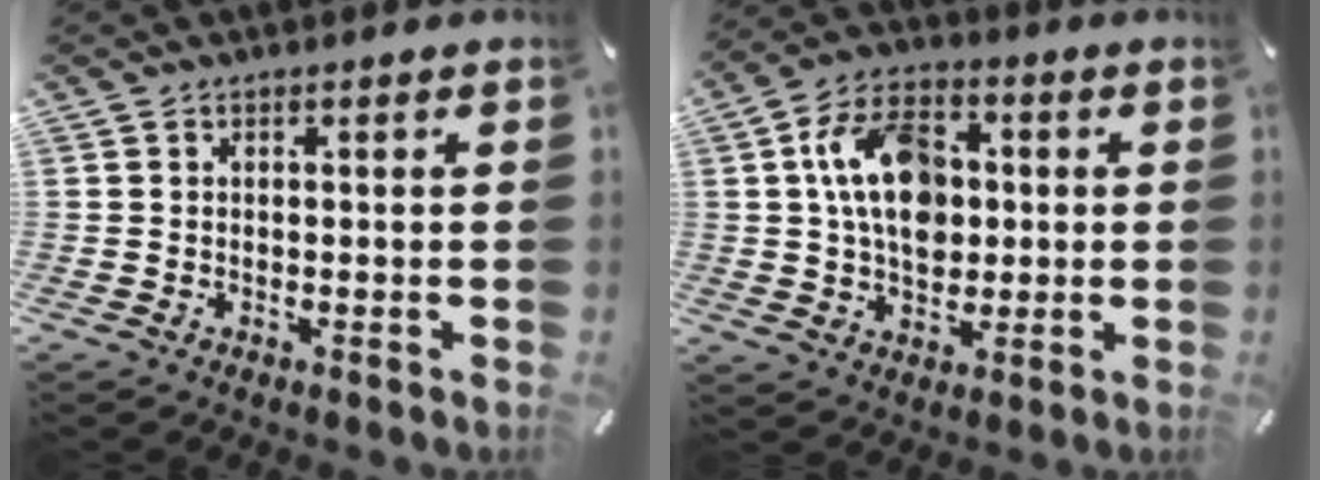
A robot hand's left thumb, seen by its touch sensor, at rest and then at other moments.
{"total": 13.6, "force": [1.5, 9.8, 9.3], "torque": [-0.180, 0.013, 0.028]}